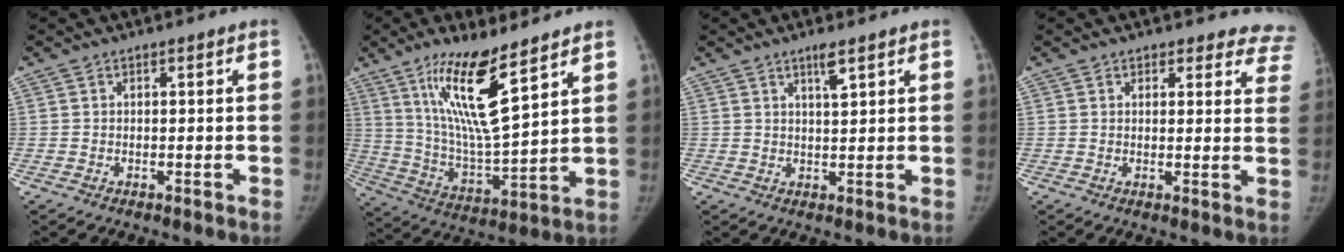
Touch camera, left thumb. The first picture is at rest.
{"total": 16.7, "force": [9.6, 3.3, 13.2], "torque": [-0.237, -0.061, 0.191]}
{"total": 3.0, "force": [1.9, 0.4, 2.3], "torque": [-0.039, -0.010, 0.034]}
{"total": 9.5, "force": [8.5, 4.2, 0.8], "torque": [0.065, -0.036, 0.059]}